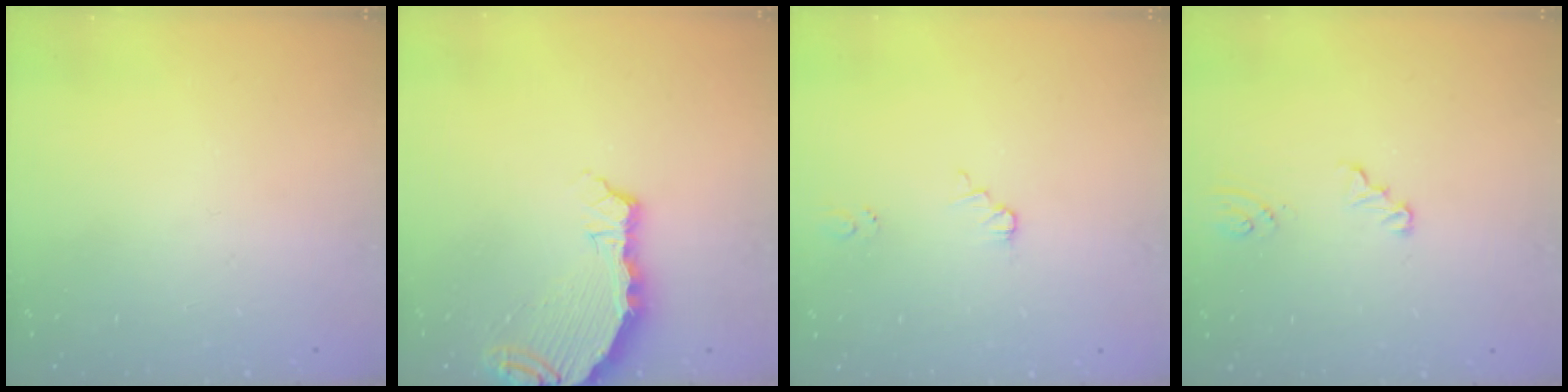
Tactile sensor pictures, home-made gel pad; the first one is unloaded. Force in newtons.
{"total": 7.2, "press": 6.2, "slide": 3.7}
{"total": 1.5, "press": 1.5, "slide": 0.1}
{"total": 2.1, "press": 2.1, "slide": 0.2}